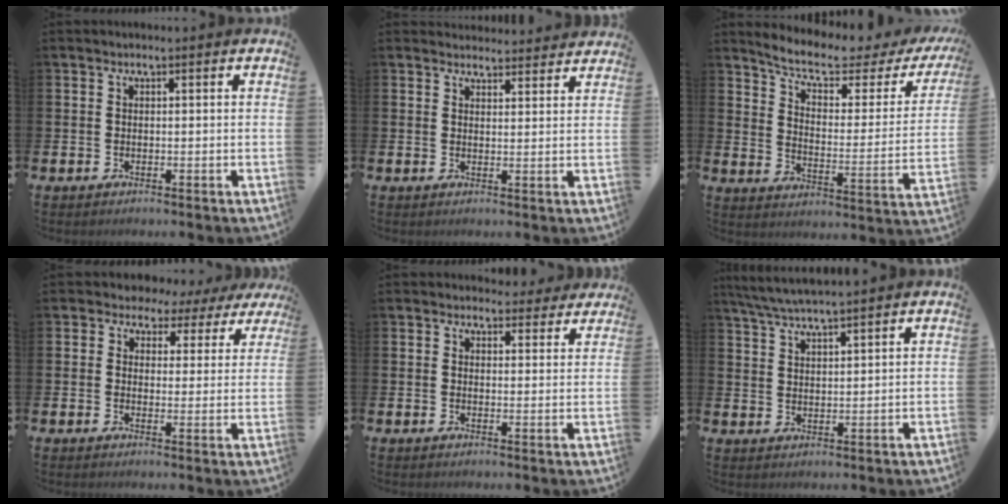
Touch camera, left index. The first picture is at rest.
{"total": 3.1, "force": [3.1, 0.7, -0.1], "torque": [0.004, -0.020, 0.055]}
{"total": 6.5, "force": [5.3, 1.7, 3.3], "torque": [-0.088, -0.038, 0.084]}
{"total": 3.2, "force": [2.1, 2.5, 0.1], "torque": [-0.018, -0.015, 0.029]}
{"total": 3.0, "force": [2.8, 1.1, 0.0], "torque": [0.008, -0.019, 0.046]}
{"total": 4.5, "force": [4.3, -0.2, 1.3], "torque": [-0.045, -0.014, 0.079]}